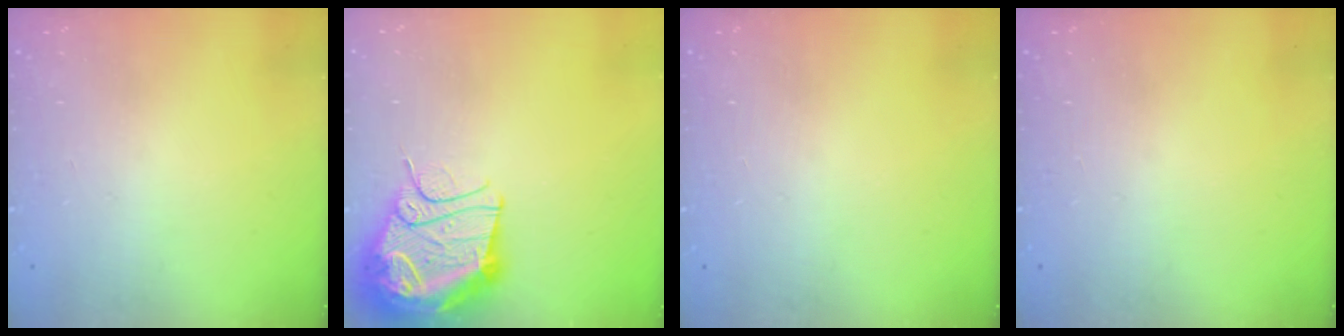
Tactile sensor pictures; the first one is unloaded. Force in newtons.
{"total": 17.5, "press": 17.4, "slide": 1.9}
{"total": 0.0}
{"total": 0.0}